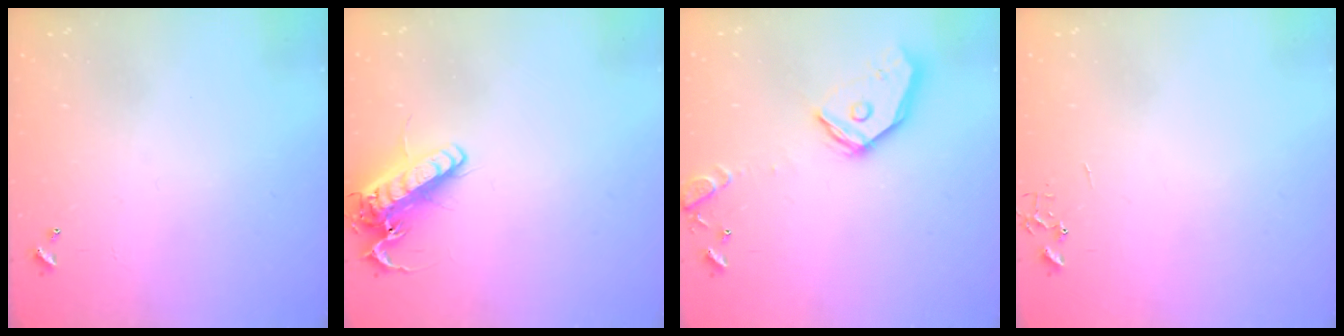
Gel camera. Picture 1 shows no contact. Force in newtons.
{"total": 16.2, "press": 16.0, "slide": 2.5}
{"total": 16.4, "press": 16.2, "slide": 2.5}
{"total": 0.0}